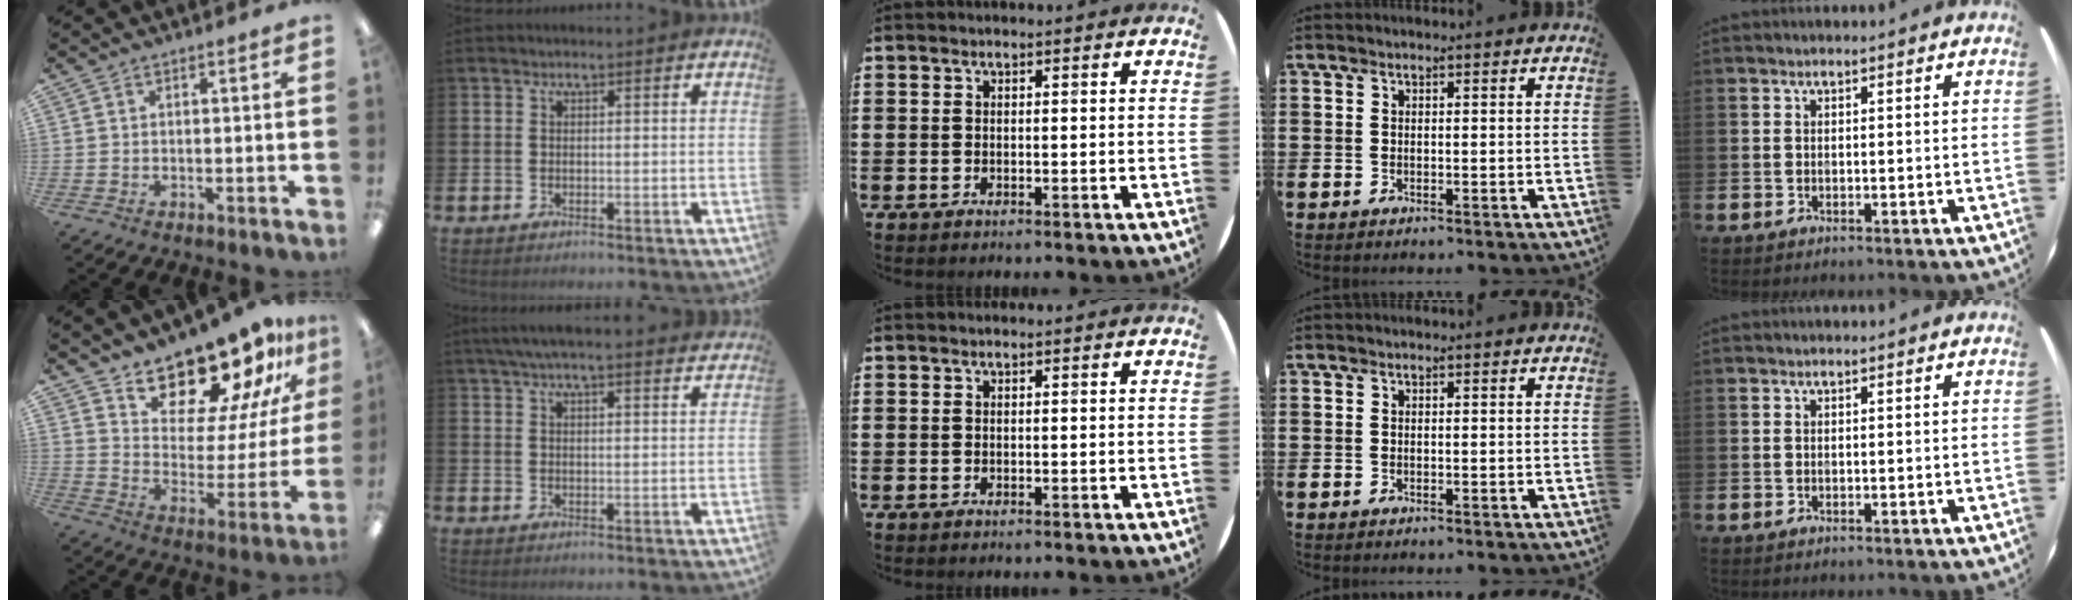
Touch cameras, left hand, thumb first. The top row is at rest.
{"thumb": {"total": 17.8, "force": [15.1, 6.9, 6.5], "torque": [-0.095, -0.121, 0.259]}, "index": {"total": 4.7, "force": [4.4, 0.2, 1.8], "torque": [-0.045, -0.010, 0.081]}}